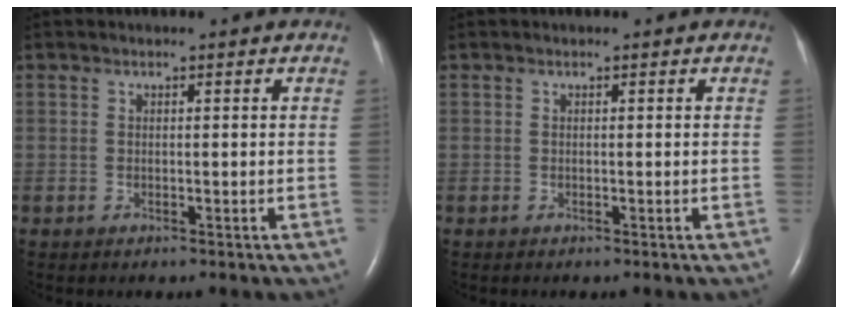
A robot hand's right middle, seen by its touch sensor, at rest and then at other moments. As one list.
[{"total": 0.0}]